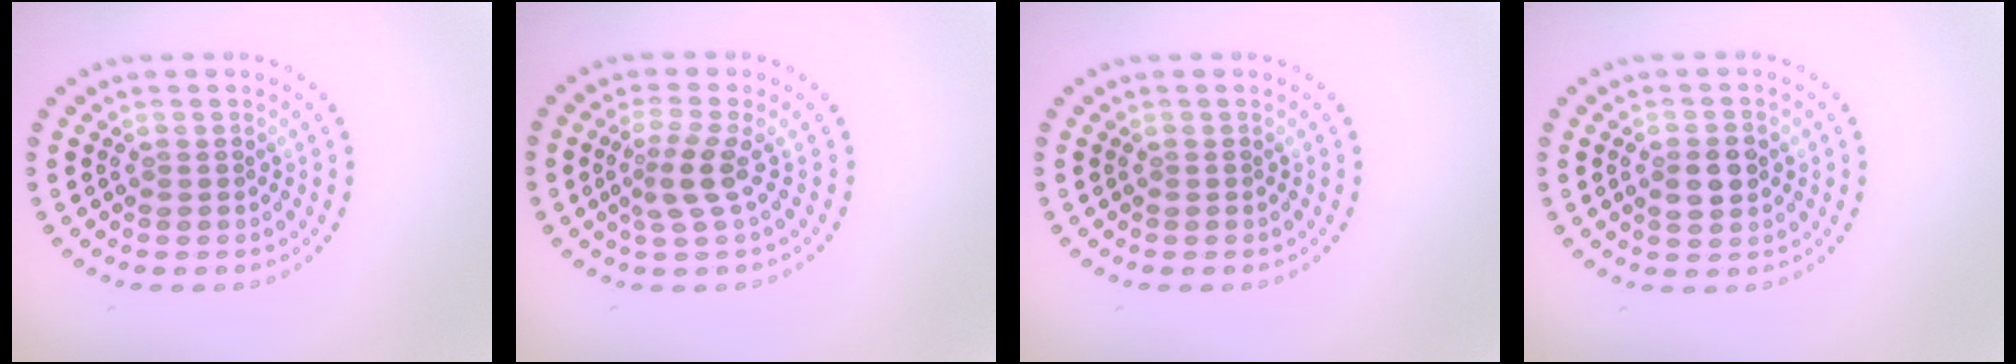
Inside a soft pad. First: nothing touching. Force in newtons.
{"total": 2.5, "press": 1.8, "slide": 1.8}
{"total": 0.0}
{"total": 2.8, "press": 2.8, "slide": 0.1}